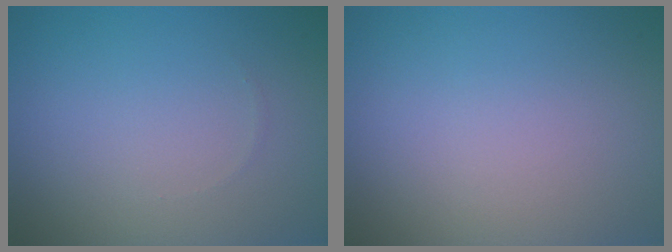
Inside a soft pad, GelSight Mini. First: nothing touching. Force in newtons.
{"total": 0.0}